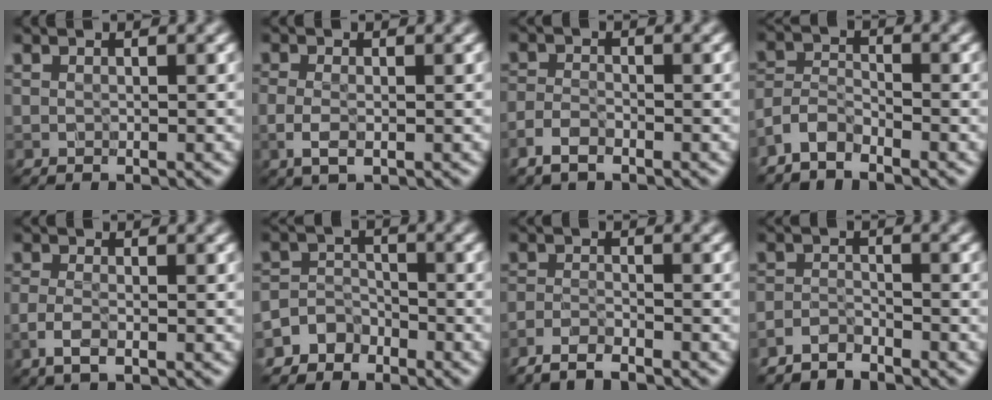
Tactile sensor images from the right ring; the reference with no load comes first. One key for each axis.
{"total": 1.7, "fx": -0.4, "fy": 0.8, "fz": 1.5, "tx": -0.032, "ty": -0.005, "tz": -0.009}
{"total": 1.8, "fx": -1.5, "fy": 0.6, "fz": 0.8, "tx": -0.017, "ty": 0.001, "tz": -0.036}
{"total": 2.3, "fx": -2.1, "fy": 0.7, "fz": 0.6, "tx": -0.012, "ty": 0.007, "tz": -0.052}
{"total": 1.6, "fx": -0.7, "fy": 0.5, "fz": 1.3, "tx": -0.030, "ty": -0.001, "tz": -0.019}
{"total": 2.8, "fx": -2.1, "fy": 1.8, "fz": -0.1, "tx": 0.017, "ty": 0.010, "tz": -0.045}
{"total": 2.2, "fx": -2.1, "fy": 0.1, "fz": 0.7, "tx": -0.012, "ty": -0.002, "tz": -0.047}
{"total": 2.1, "fx": -2.1, "fy": 0.4, "fz": 0.1, "tx": 0.000, "ty": 0.001, "tz": -0.048}